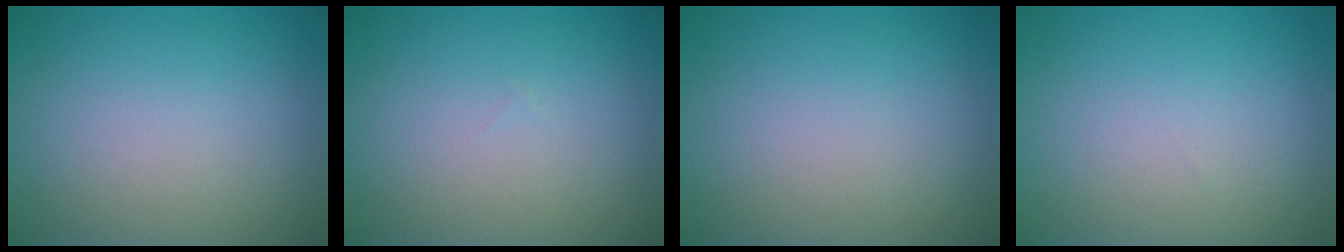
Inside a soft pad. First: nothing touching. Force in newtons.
{"total": 0.0}
{"total": 0.0}
{"total": 0.0}